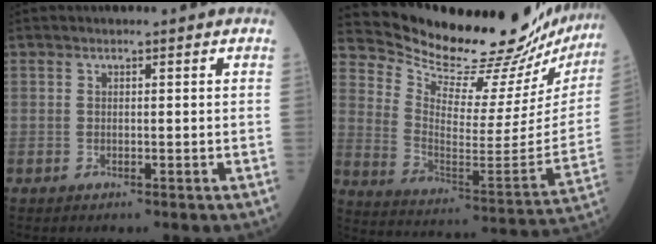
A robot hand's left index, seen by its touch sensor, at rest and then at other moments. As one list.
[{"total": 26.7, "force": [25.2, 3.1, 8.3], "torque": [-0.144, -0.120, 0.337]}]